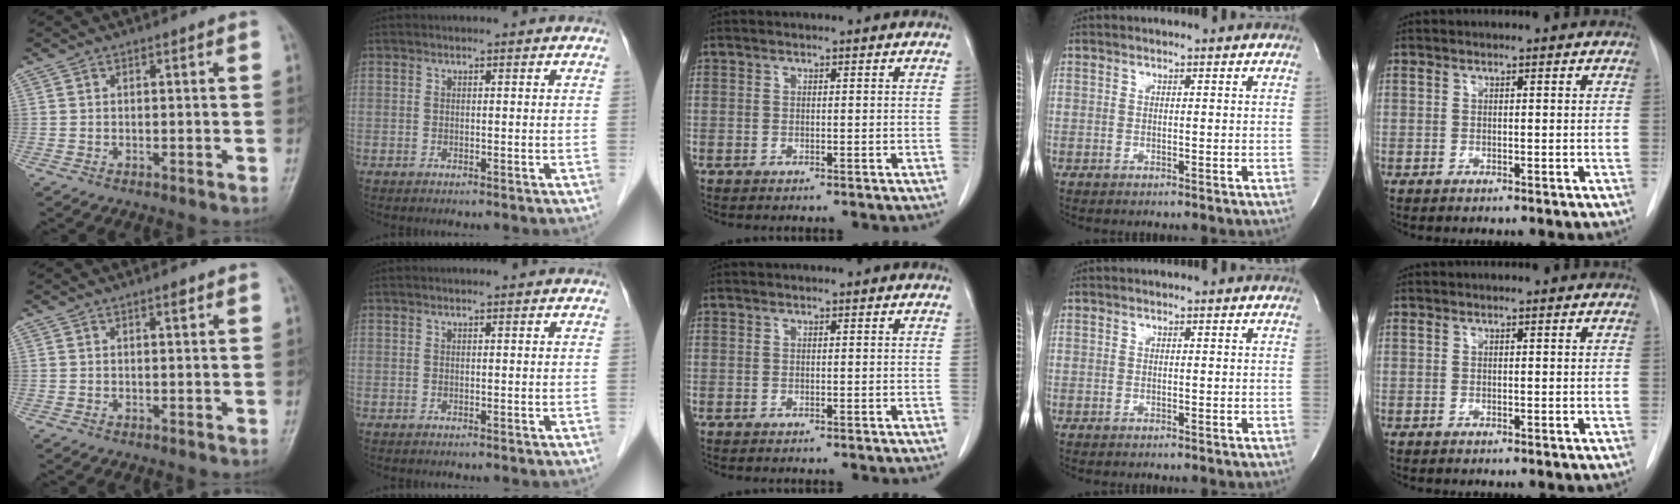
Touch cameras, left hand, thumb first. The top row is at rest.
{"thumb": {"total": 1.3, "force": [0.8, 0.4, 0.9], "torque": [-0.012, -0.002, 0.011]}, "index": {"total": 0.9, "force": [0.8, 0.0, 0.4], "torque": [-0.007, 0.009, 0.015]}}